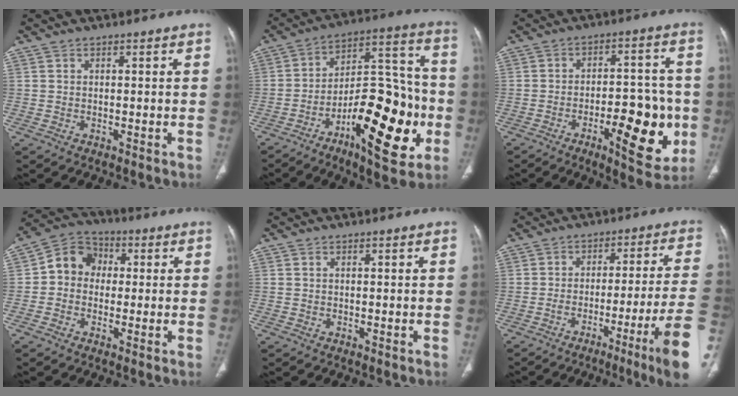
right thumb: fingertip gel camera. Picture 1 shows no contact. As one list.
[{"total": 23.1, "force": [-7.8, 9.2, 19.6], "torque": [-0.267, 0.051, -0.114]}, {"total": 15.2, "force": [-4.6, 5.9, 13.2], "torque": [-0.149, 0.022, -0.057]}, {"total": 8.1, "force": [0.1, 7.1, 3.8], "torque": [-0.041, 0.027, -0.014]}, {"total": 0.0}, {"total": 15.5, "force": [-7.1, -0.9, 13.7], "torque": [-0.165, 0.035, -0.105]}]